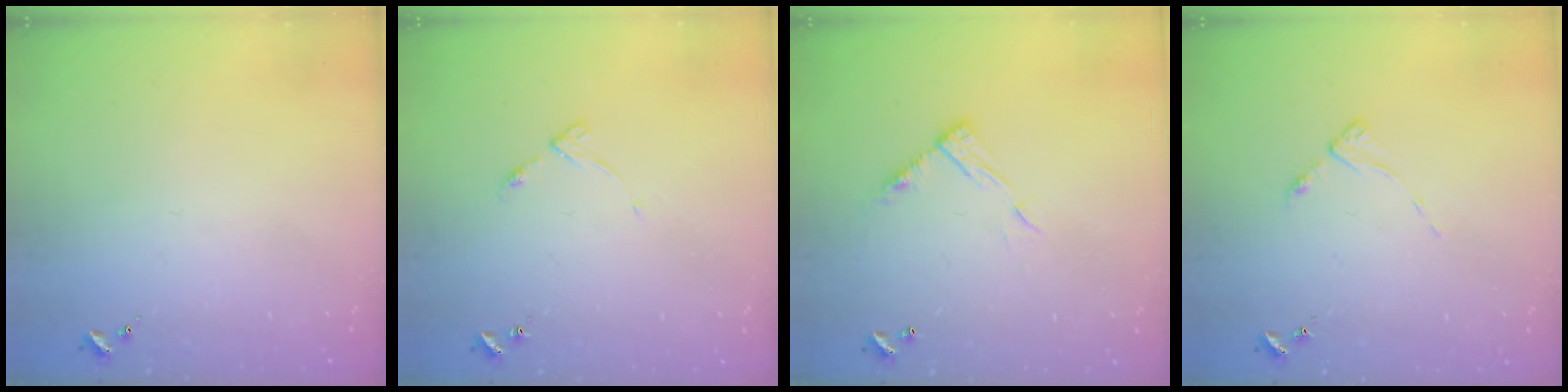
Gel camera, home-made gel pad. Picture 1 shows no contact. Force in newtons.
{"total": 4.9, "press": 4.9, "slide": 0.6}
{"total": 9.4, "press": 9.4, "slide": 0.1}
{"total": 3.5, "press": 3.5, "slide": 0.6}